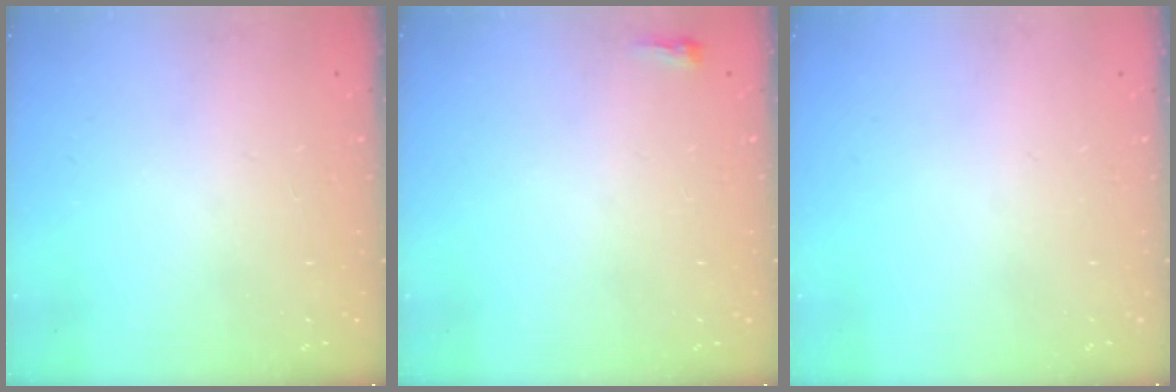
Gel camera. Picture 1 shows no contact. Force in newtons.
{"total": 2.4, "press": 2.4, "slide": 0.6}
{"total": 0.0}